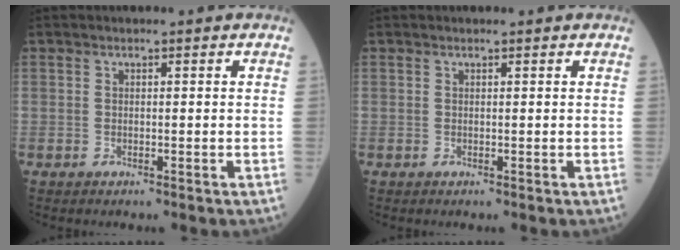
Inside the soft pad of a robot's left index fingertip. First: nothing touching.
{"total": 0.0}